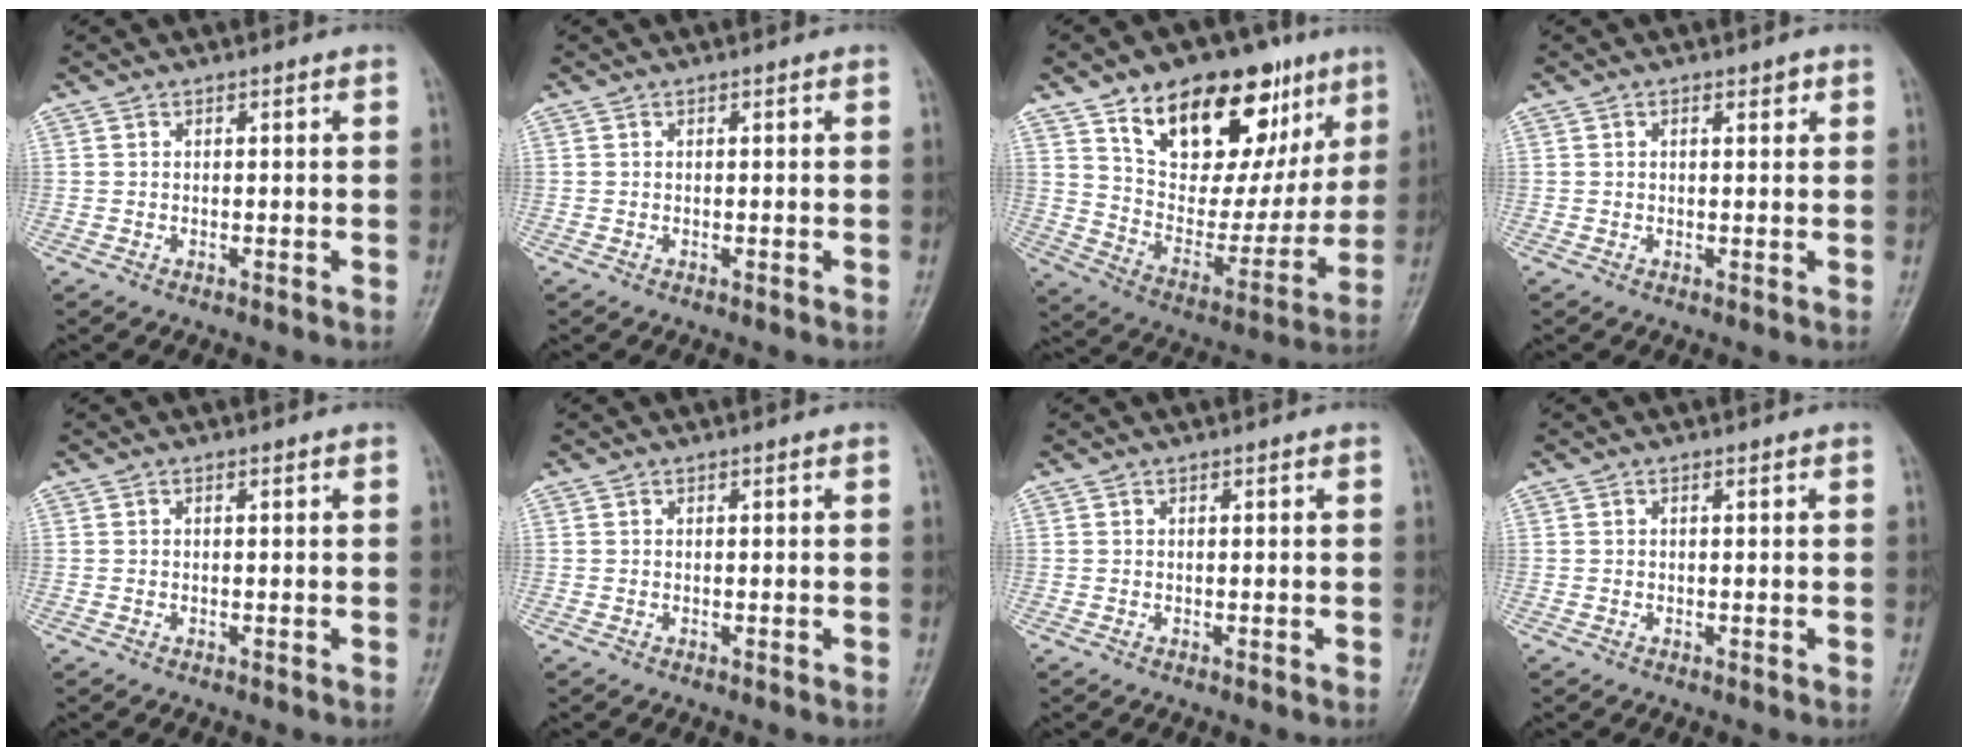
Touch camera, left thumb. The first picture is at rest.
{"total": 0.0}
{"total": 25.4, "force": [13.5, 13.6, 16.8], "torque": [-0.199, -0.027, 0.223]}
{"total": 1.9, "force": [0.9, 0.9, 1.4], "torque": [-0.012, 0.000, 0.010]}
{"total": 0.0}
{"total": 0.0}
{"total": 0.0}
{"total": 0.0}